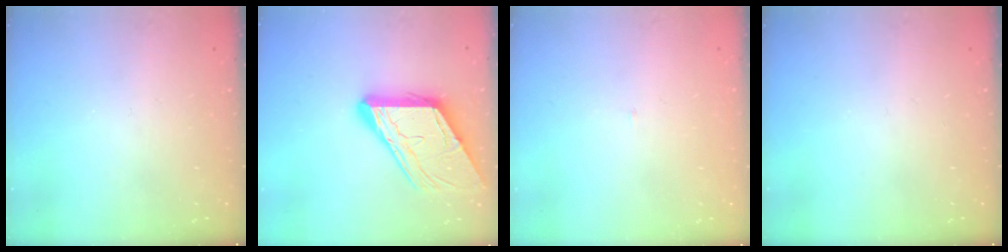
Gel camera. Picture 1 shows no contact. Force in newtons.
{"total": 13.5, "press": 13.4, "slide": 1.6}
{"total": 2.1, "press": 2.1, "slide": 0.1}
{"total": 0.0}